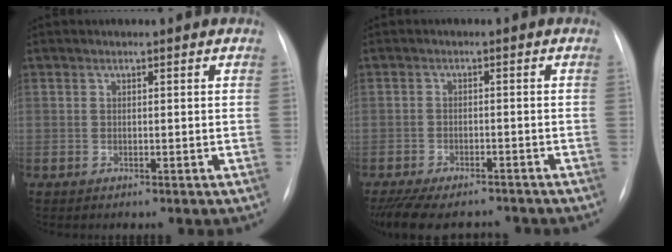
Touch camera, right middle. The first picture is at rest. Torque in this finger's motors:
{"motor_torque": [0.32, -0.34, 0.11, 0.06]}